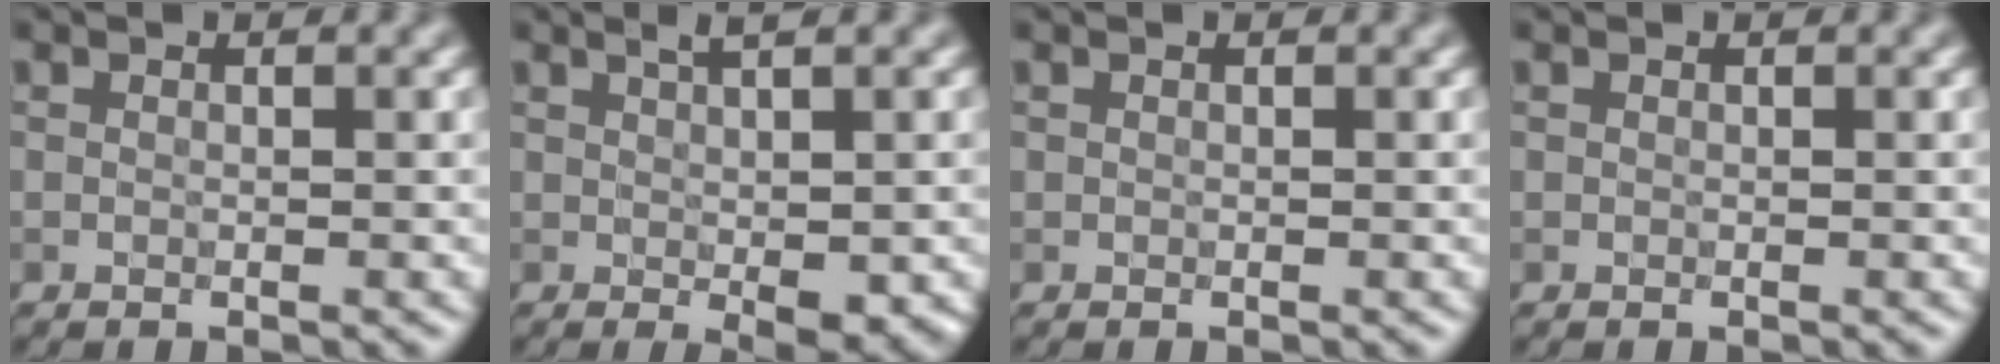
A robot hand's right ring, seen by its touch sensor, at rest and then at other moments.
{"total": 4.1, "force": [0.3, 0.9, 3.9], "torque": [-0.053, 0.001, 0.011]}
{"total": 0.0}
{"total": 0.0}